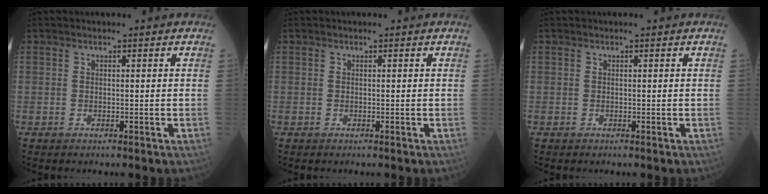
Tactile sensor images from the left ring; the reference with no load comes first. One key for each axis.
{"total": 0.0}
{"total": 0.0}